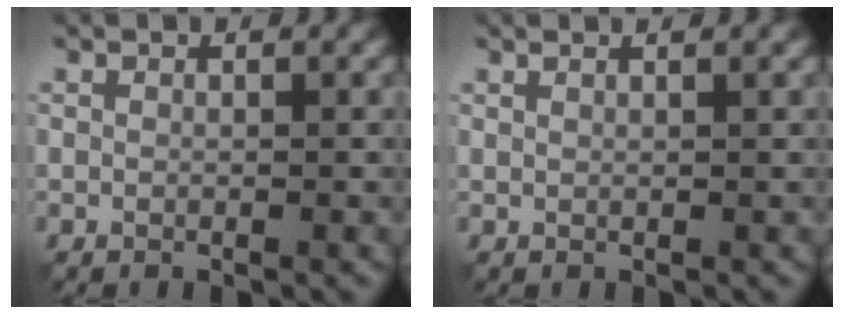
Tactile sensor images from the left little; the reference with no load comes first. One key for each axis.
{"total": 1.5, "fx": 1.1, "fy": 0.6, "fz": 0.9, "tx": -0.002, "ty": 0.003, "tz": 0.001}